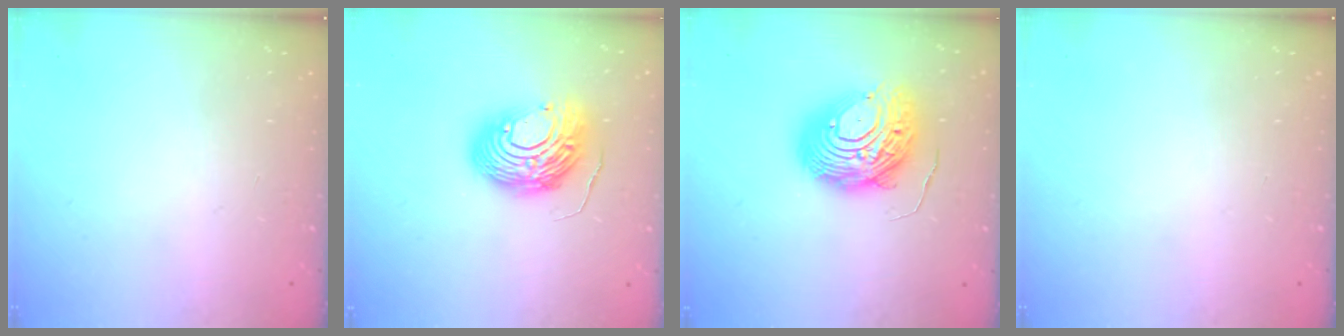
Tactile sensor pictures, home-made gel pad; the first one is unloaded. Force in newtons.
{"total": 13.1, "press": 13.1, "slide": 1.3}
{"total": 13.9, "press": 13.9, "slide": 1.4}
{"total": 0.0}